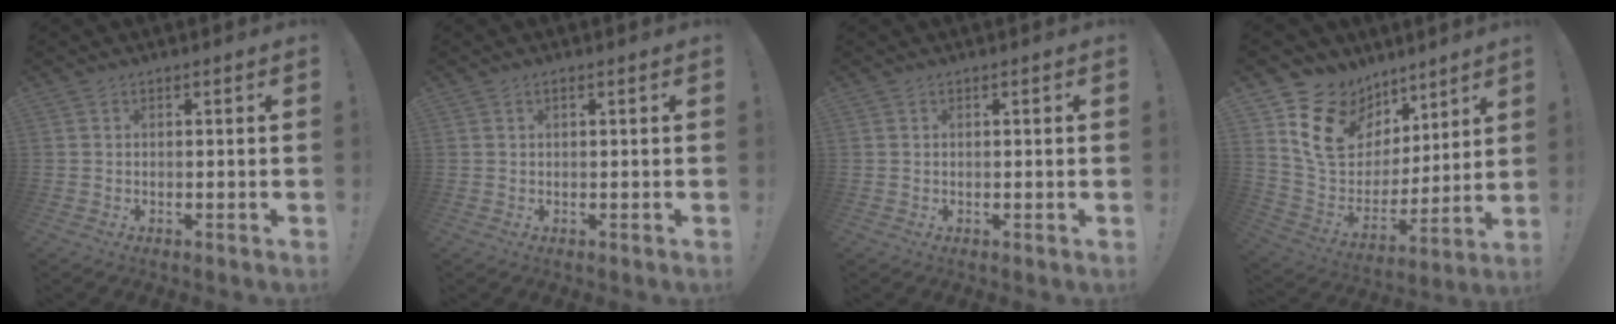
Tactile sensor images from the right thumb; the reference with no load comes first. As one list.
[{"total": 0.6, "force": [0.2, 0.2, 0.5], "torque": [-0.013, 0.002, 0.004]}, {"total": 0.7, "force": [0.1, -0.2, 0.7], "torque": [-0.014, -0.001, 0.002]}, {"total": 17.8, "force": [9.5, 12.9, 7.8], "torque": [-0.126, -0.047, 0.185]}]